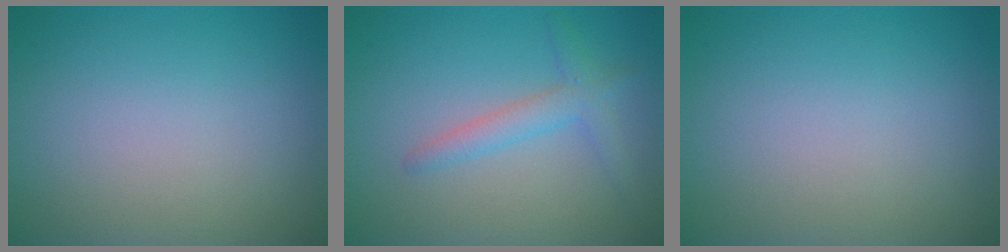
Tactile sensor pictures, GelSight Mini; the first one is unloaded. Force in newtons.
{"total": 2.4, "press": 2.4, "slide": 0.1}
{"total": 0.0}